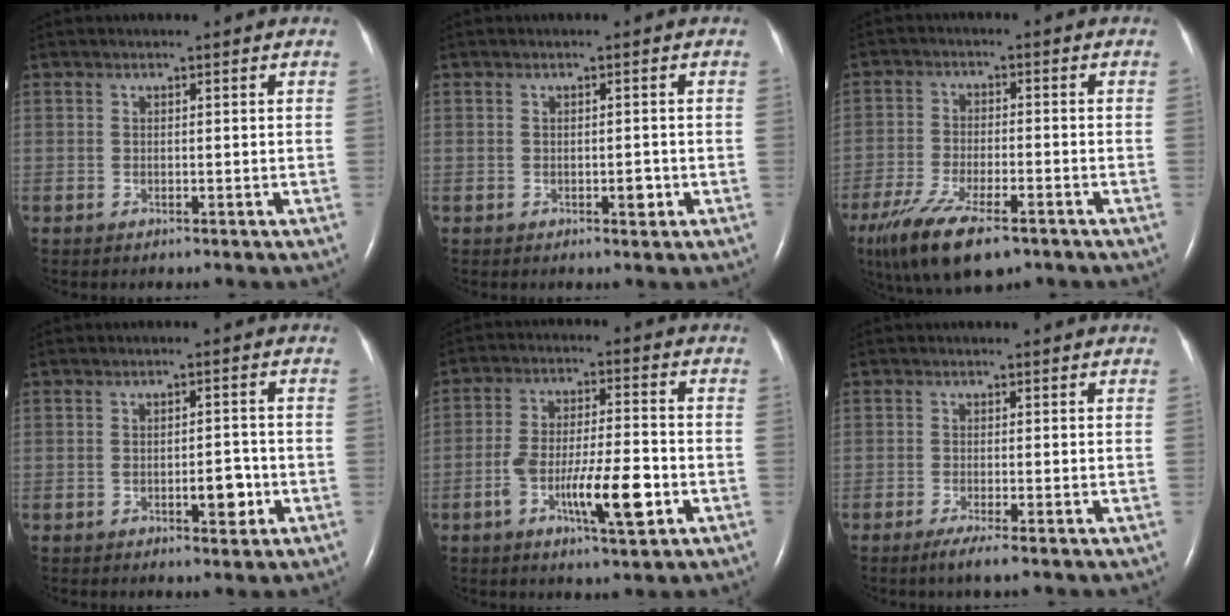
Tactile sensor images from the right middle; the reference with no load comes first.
{"total": 1.4, "force": [-0.5, 0.6, 1.2], "torque": [-0.018, -0.001, -0.006]}
{"total": 14.0, "force": [-9.3, 4.2, 9.5], "torque": [-0.199, -0.034, -0.157]}
{"total": 3.6, "force": [-1.2, 1.4, 3.1], "torque": [-0.046, 0.002, -0.014]}
{"total": 10.5, "force": [-3.7, 1.9, 9.6], "torque": [-0.174, 0.000, -0.064]}
{"total": 2.5, "force": [-1.6, -0.1, 2.0], "torque": [-0.043, -0.010, -0.032]}